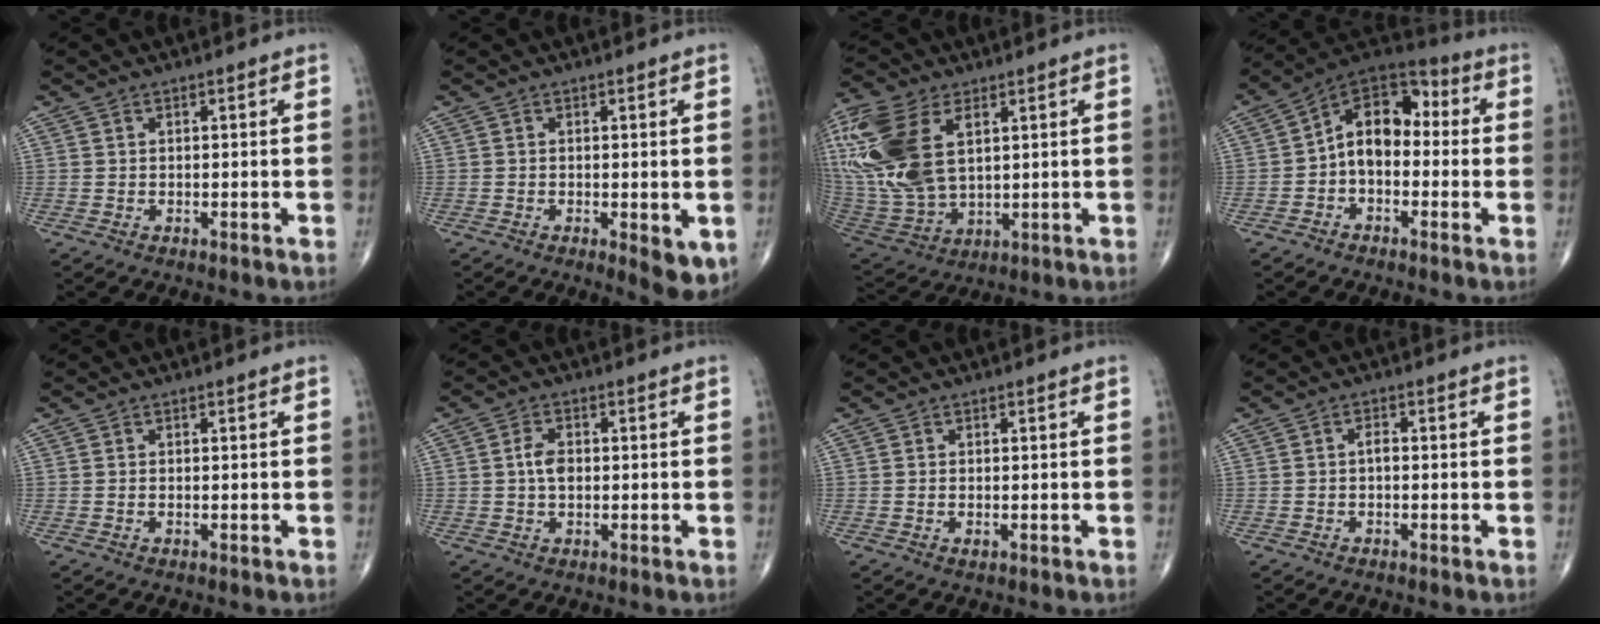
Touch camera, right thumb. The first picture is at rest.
{"total": 5.5, "force": [-1.4, 1.9, 5.0], "torque": [-0.064, -0.015, -0.016]}
{"total": 22.6, "force": [6.4, 12.8, 17.5], "torque": [-0.417, -0.014, 0.129]}
{"total": 11.9, "force": [-0.7, 7.8, 9.0], "torque": [-0.108, 0.043, -0.031]}
{"total": 0.0}
{"total": 3.6, "force": [0.0, 2.2, 2.9], "torque": [-0.050, 0.004, -0.004]}
{"total": 0.8, "force": [-0.2, 0.4, 0.7], "torque": [-0.014, -0.002, -0.004]}
{"total": 1.4, "force": [-0.3, 0.7, 1.1], "torque": [-0.013, 0.004, -0.009]}